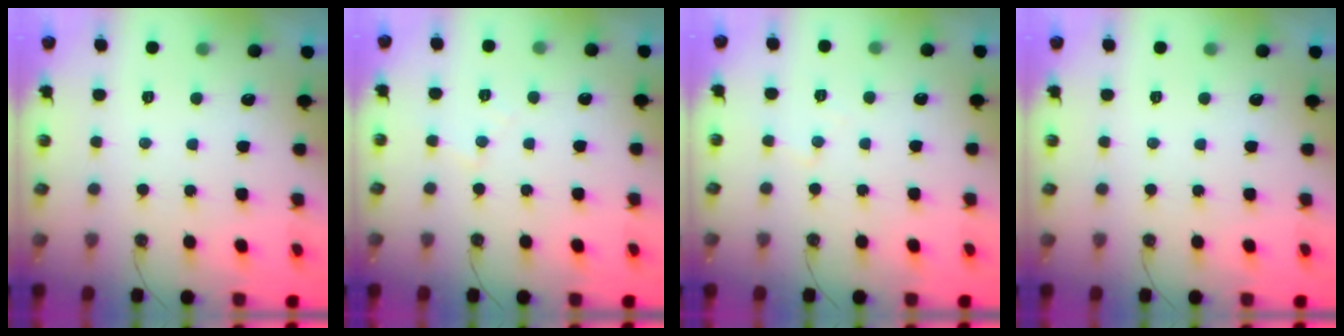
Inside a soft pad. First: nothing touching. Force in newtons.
{"total": 4.9, "press": 4.8, "slide": 0.8}
{"total": 5.0, "press": 4.9, "slide": 0.7}
{"total": 0.0}